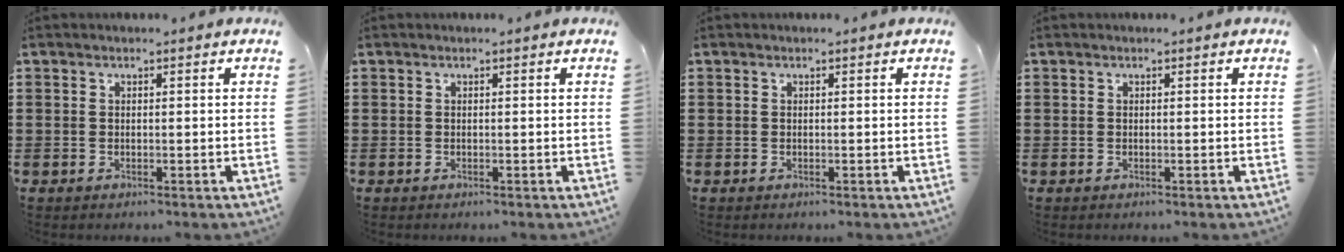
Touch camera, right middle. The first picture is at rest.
{"total": 0.0}
{"total": 0.0}
{"total": 0.0}